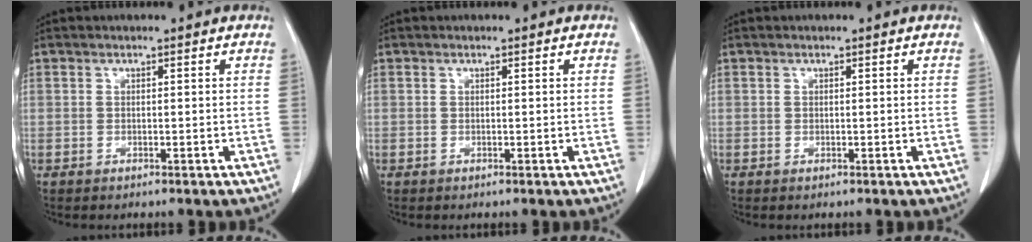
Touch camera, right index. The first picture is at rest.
{"total": 0.0}
{"total": 0.0}